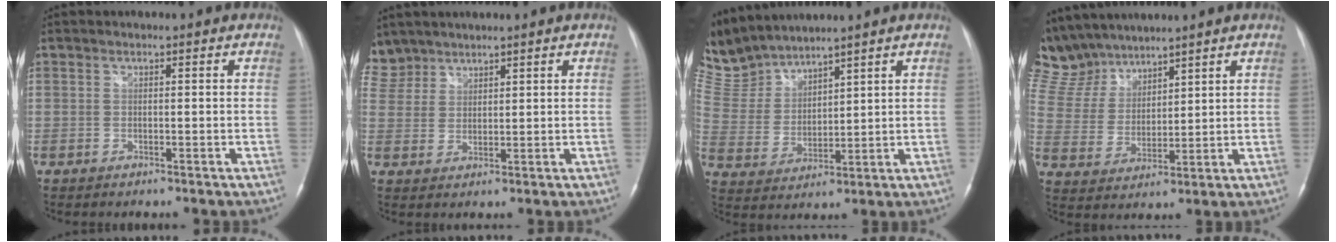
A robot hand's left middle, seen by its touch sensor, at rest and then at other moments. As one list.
[{"total": 6.1, "force": [5.1, 3.3, -0.2], "torque": [0.006, 0.010, 0.108]}, {"total": 10.7, "force": [10.5, 1.3, 1.7], "torque": [-0.064, 0.010, 0.235]}, {"total": 11.3, "force": [10.3, 4.0, 2.2], "torque": [-0.065, 0.021, 0.218]}]